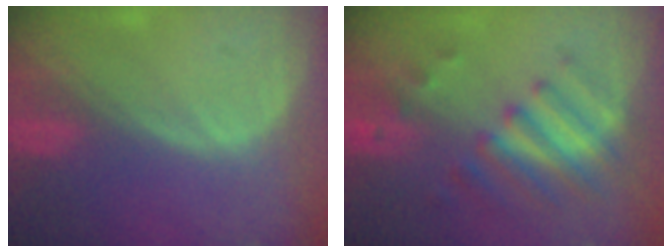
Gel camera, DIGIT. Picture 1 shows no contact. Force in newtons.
{"total": 7.9, "press": 7.0, "slide": 3.8}